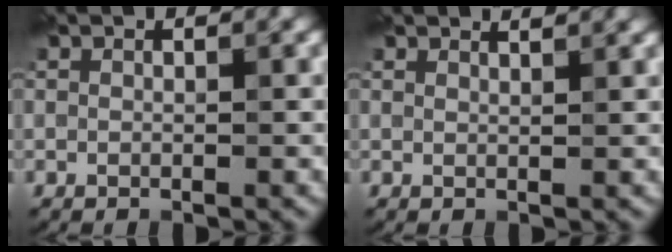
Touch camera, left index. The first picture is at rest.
{"total": 2.3, "force": [2.1, 0.5, 0.7], "torque": [-0.004, 0.008, 0.016]}